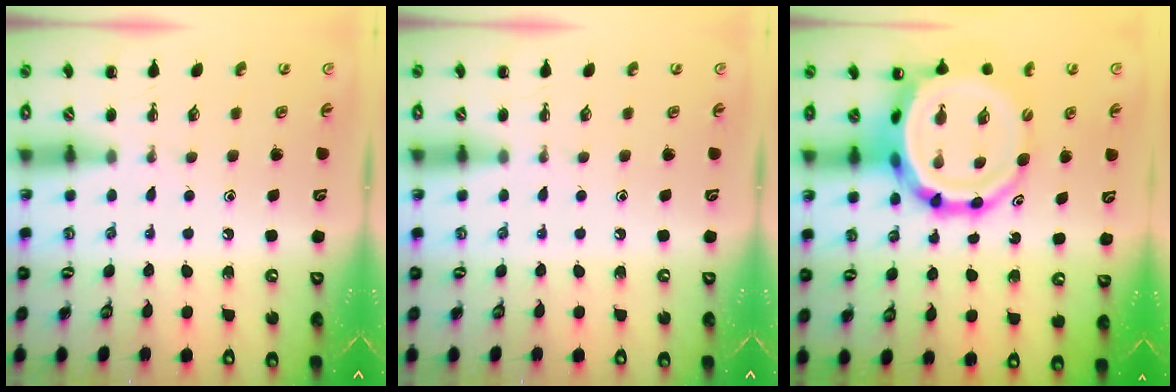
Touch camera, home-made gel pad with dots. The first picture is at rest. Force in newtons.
{"total": 0.0}
{"total": 17.7, "press": 17.1, "slide": 4.7}